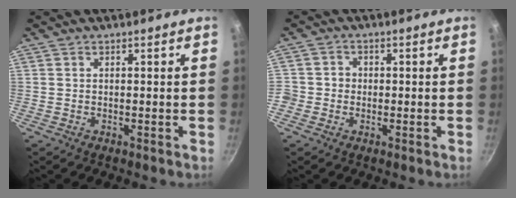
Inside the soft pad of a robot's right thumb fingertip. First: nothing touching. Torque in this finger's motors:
{"motor_torque": [-0.04, 0.35, -0.10, 0.61, 0.05]}